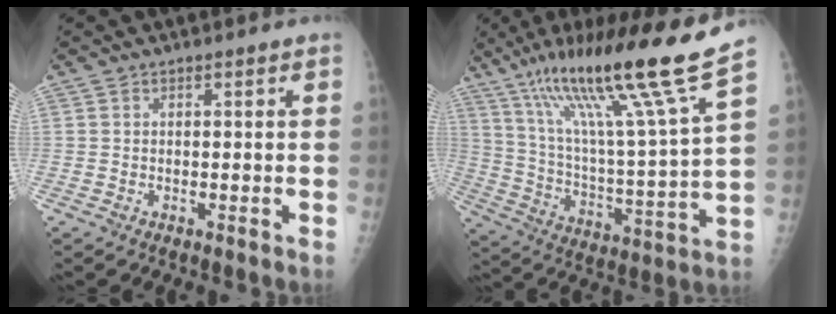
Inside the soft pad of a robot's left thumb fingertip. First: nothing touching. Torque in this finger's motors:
{"motor_torque": [0.57, 0.31, 1.46, -1.31, 0.50]}